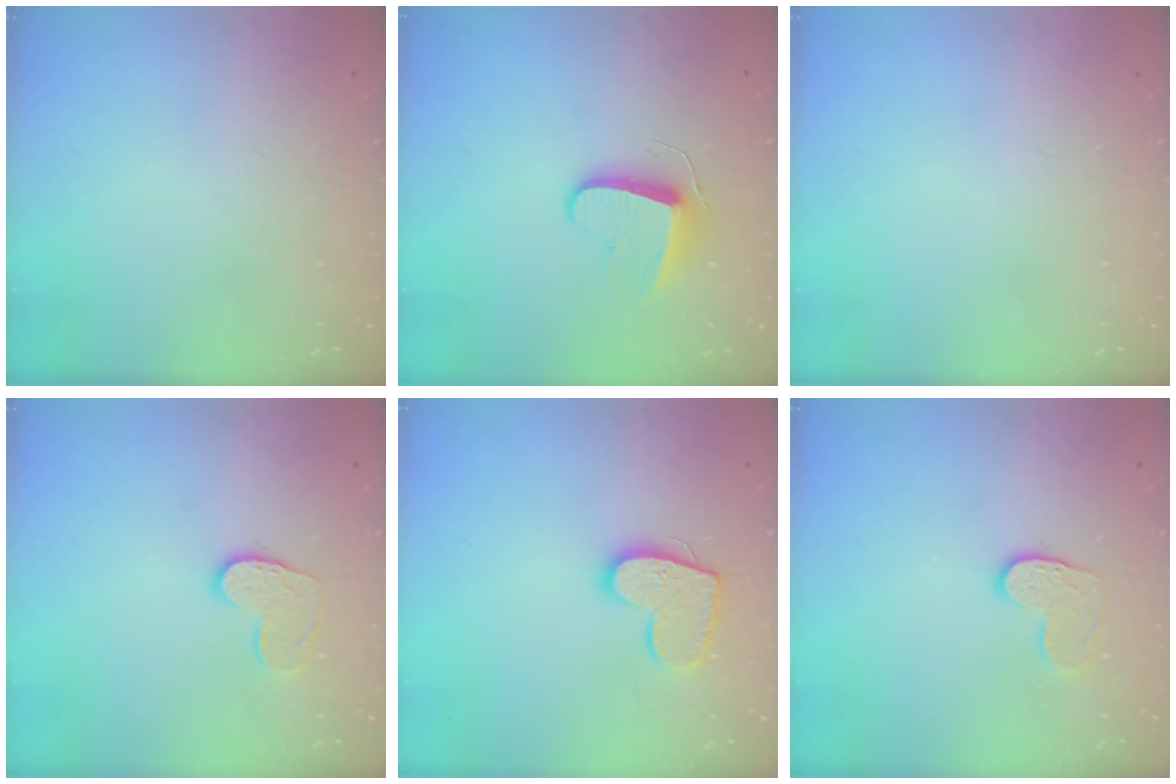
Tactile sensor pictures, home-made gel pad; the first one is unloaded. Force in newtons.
{"total": 9.3, "press": 9.3, "slide": 0.6}
{"total": 0.0}
{"total": 8.8, "press": 8.8, "slide": 0.7}
{"total": 13.0, "press": 13.0, "slide": 0.9}
{"total": 7.6, "press": 7.6, "slide": 0.4}